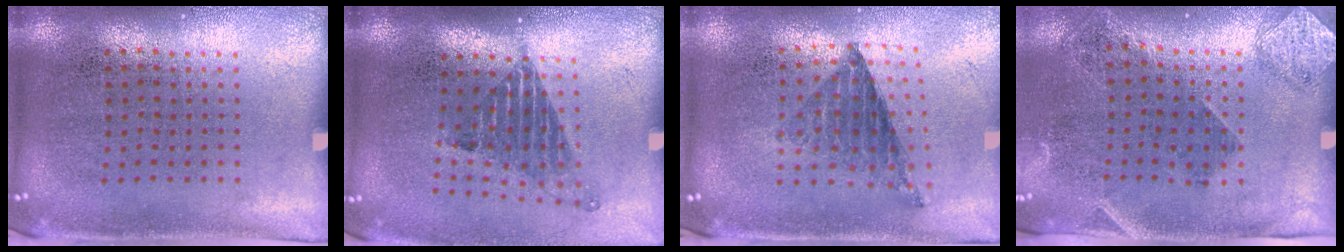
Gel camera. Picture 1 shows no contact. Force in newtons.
{"total": 1.6, "press": 1.1, "slide": 1.2}
{"total": 0.8, "press": 0.8, "slide": 0.1}
{"total": 1.8, "press": 1.2, "slide": 1.3}